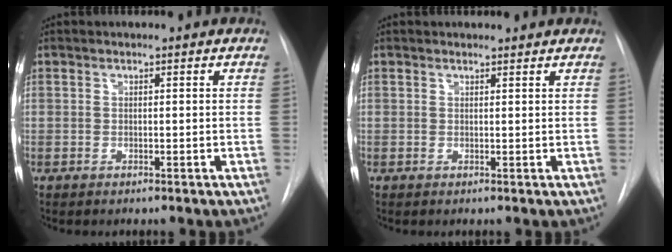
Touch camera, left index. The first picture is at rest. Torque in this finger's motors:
{"motor_torque": [0.10, -0.24, -0.22, 0.00]}